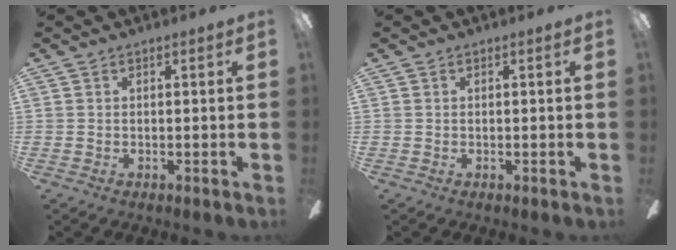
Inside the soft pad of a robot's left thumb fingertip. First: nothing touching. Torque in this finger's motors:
{"motor_torque": [0.00, 0.00, 0.15, -0.15, 0.00]}